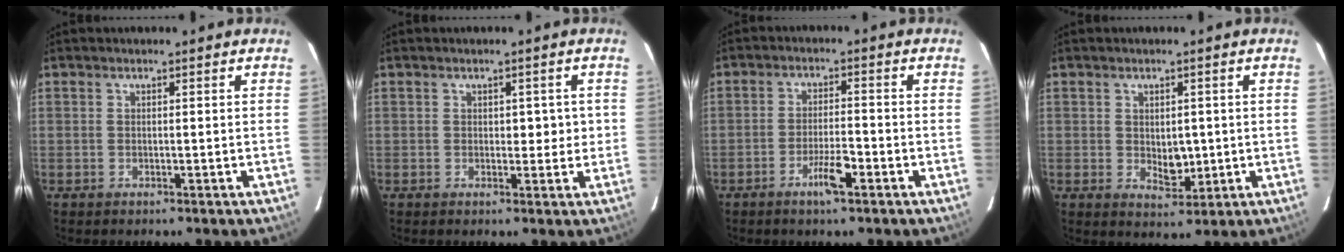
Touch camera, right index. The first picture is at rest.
{"total": 2.9, "force": [0.3, 1.9, 2.2], "torque": [-0.019, 0.009, 0.007]}
{"total": 4.7, "force": [-2.6, 0.6, 3.9], "torque": [-0.072, -0.001, -0.049]}
{"total": 4.0, "force": [-0.1, 2.4, 3.2], "torque": [-0.043, -0.006, 0.008]}